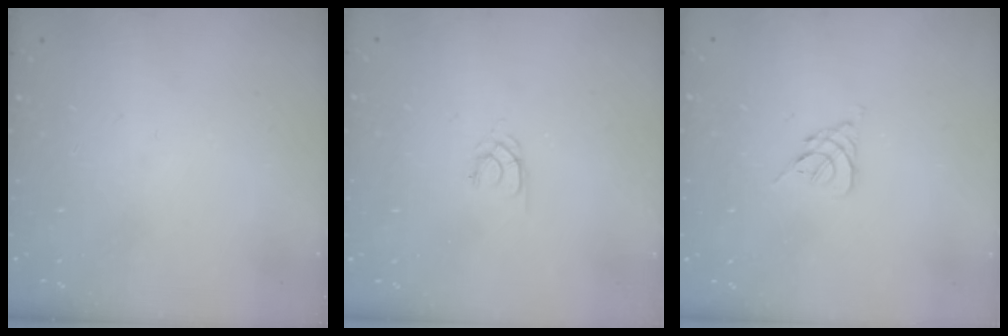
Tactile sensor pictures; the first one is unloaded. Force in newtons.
{"total": 1.3, "press": 1.2, "slide": 0.3}
{"total": 2.6, "press": 2.5, "slide": 0.7}